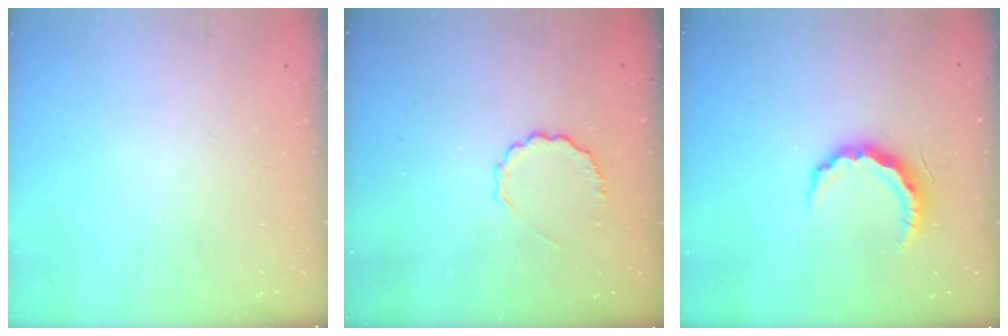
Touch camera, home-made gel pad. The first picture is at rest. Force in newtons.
{"total": 5.7, "press": 5.4, "slide": 1.7}
{"total": 8.5, "press": 8.4, "slide": 0.9}